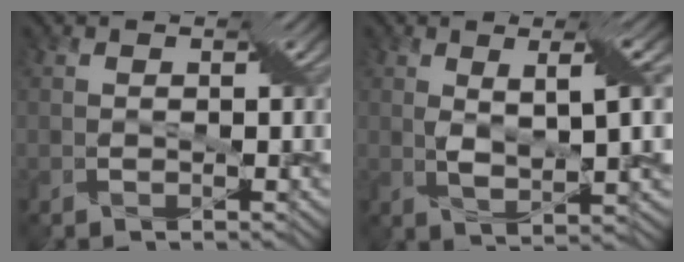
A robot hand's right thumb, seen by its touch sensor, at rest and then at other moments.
{"total": 4.6, "force": [1.7, 0.7, 4.2], "torque": [-0.077, 0.000, 0.033]}